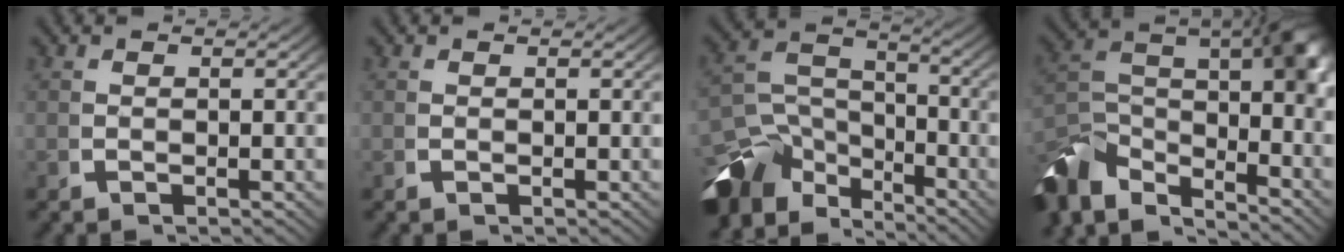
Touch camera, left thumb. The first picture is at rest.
{"total": 0.0}
{"total": 12.1, "force": [-5.0, 8.2, 7.4], "torque": [-0.135, -0.049, -0.067]}
{"total": 15.6, "force": [-2.6, 10.0, 11.6], "torque": [-0.231, -0.031, -0.042]}